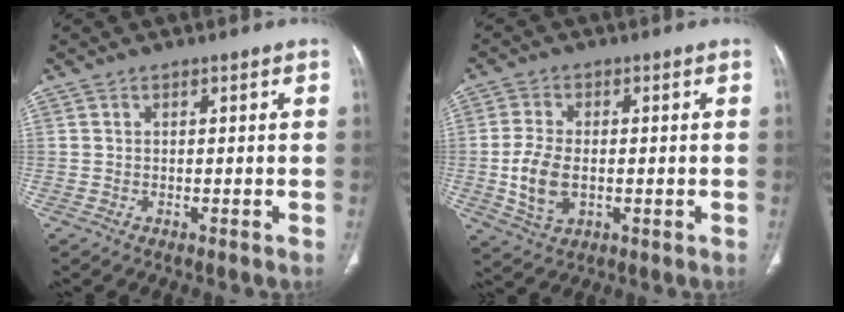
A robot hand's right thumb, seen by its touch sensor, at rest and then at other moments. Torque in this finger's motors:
{"motor_torque": [-0.29, 0.49, 0.61, 0.40, 0.20]}